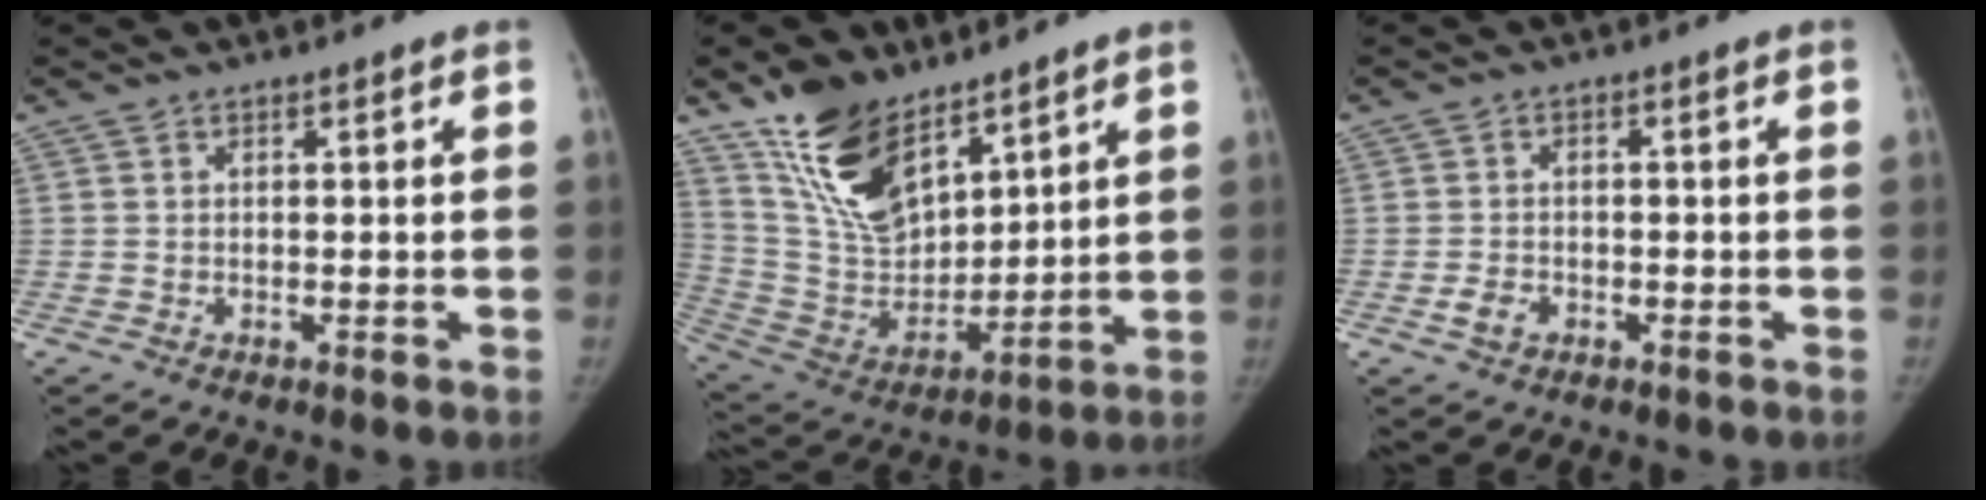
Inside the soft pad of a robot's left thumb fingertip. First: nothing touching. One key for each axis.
{"total": 17.7, "fx": 12.0, "fy": 9.0, "fz": 9.5, "tx": -0.129, "ty": -0.065, "tz": 0.240}
{"total": 2.8, "fx": -1.3, "fy": 2.0, "fz": 1.5, "tx": -0.024, "ty": 0.007, "tz": -0.022}